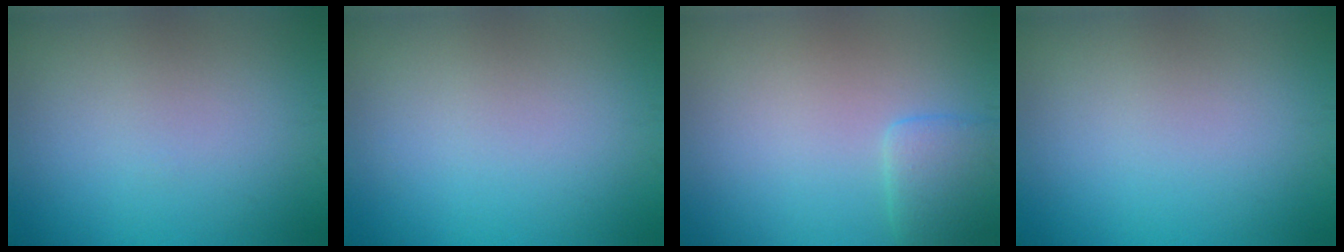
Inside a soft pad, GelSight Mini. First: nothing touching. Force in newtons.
{"total": 0.0}
{"total": 2.4, "press": 2.4, "slide": 0.2}
{"total": 0.0}